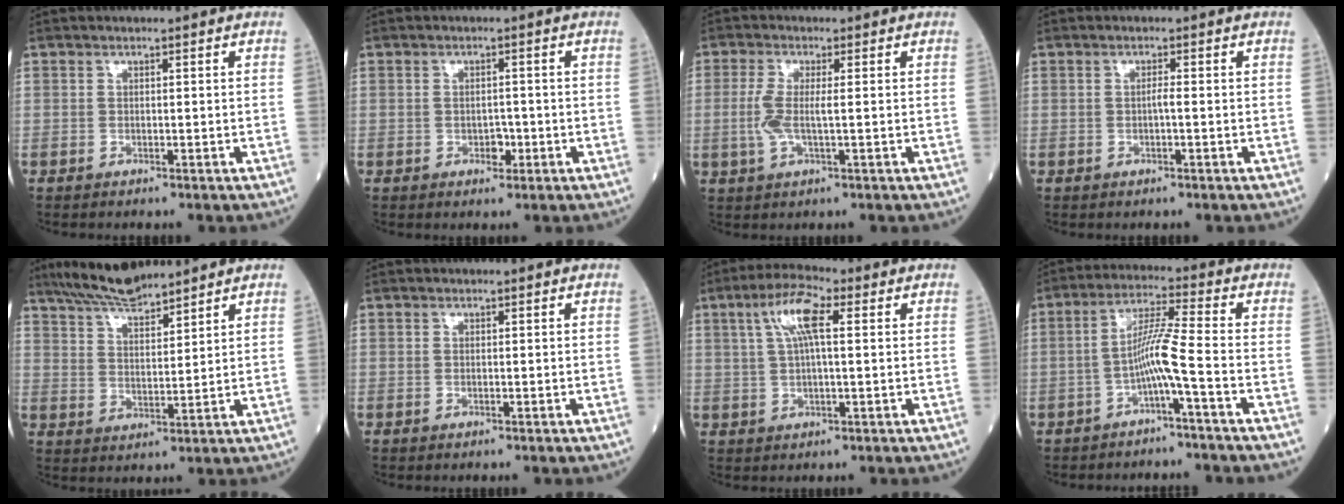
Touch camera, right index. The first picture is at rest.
{"total": 1.7, "force": [-0.7, 1.1, 1.1], "torque": [-0.014, 0.003, -0.008]}
{"total": 4.1, "force": [-0.2, 0.6, 4.0], "torque": [-0.099, -0.003, -0.007]}
{"total": 0.9, "force": [-0.2, -0.1, 0.8], "torque": [-0.014, 0.001, -0.004]}
{"total": 8.8, "force": [7.9, 1.0, 3.7], "torque": [-0.076, 0.008, 0.150]}
{"total": 0.0}
{"total": 7.1, "force": [2.3, 1.4, 6.6], "torque": [-0.131, 0.019, 0.042]}
{"total": 6.2, "force": [-2.3, -1.1, 5.6], "torque": [-0.107, 0.017, -0.045]}